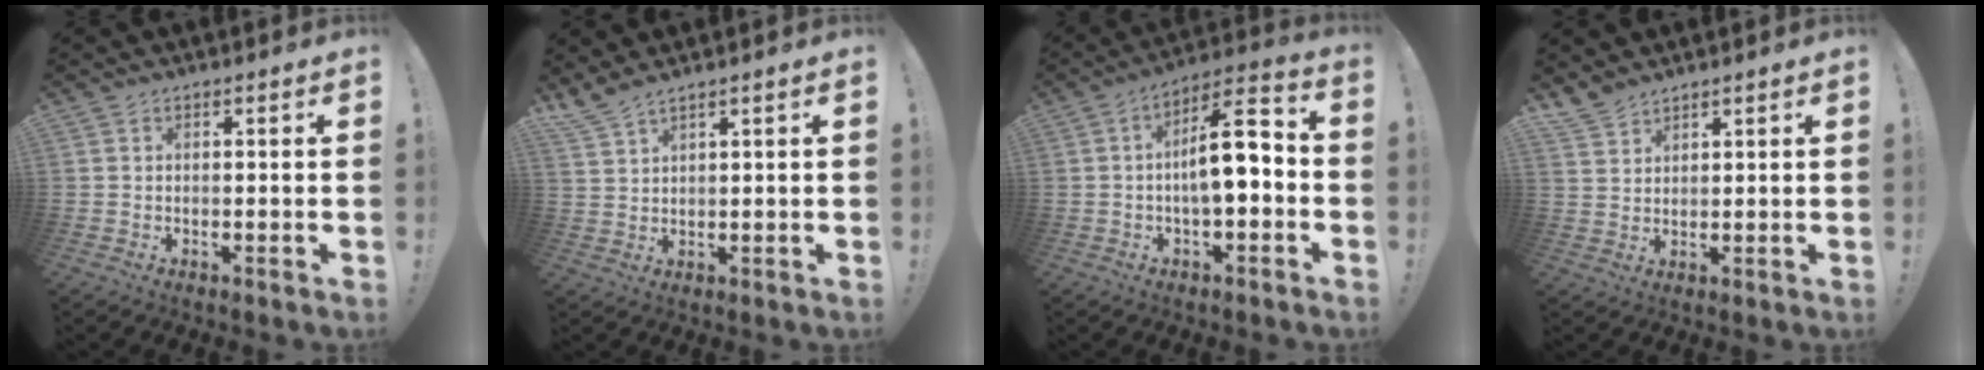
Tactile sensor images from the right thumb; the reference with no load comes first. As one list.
[{"total": 4.1, "force": [3.5, 0.2, 2.1], "torque": [-0.050, -0.018, 0.066]}, {"total": 12.5, "force": [-0.9, 4.0, 11.8], "torque": [-0.182, 0.001, -0.018]}, {"total": 4.7, "force": [4.2, 1.8, 1.2], "torque": [-0.021, -0.028, 0.080]}]